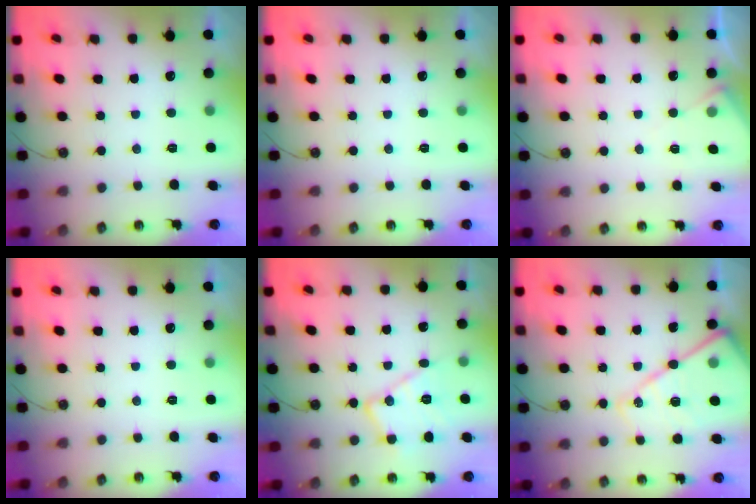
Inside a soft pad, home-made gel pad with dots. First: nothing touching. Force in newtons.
{"total": 0.0}
{"total": 5.0, "press": 4.9, "slide": 0.7}
{"total": 0.0}
{"total": 14.1, "press": 14.1, "slide": 0.7}
{"total": 18.3, "press": 18.2, "slide": 1.8}